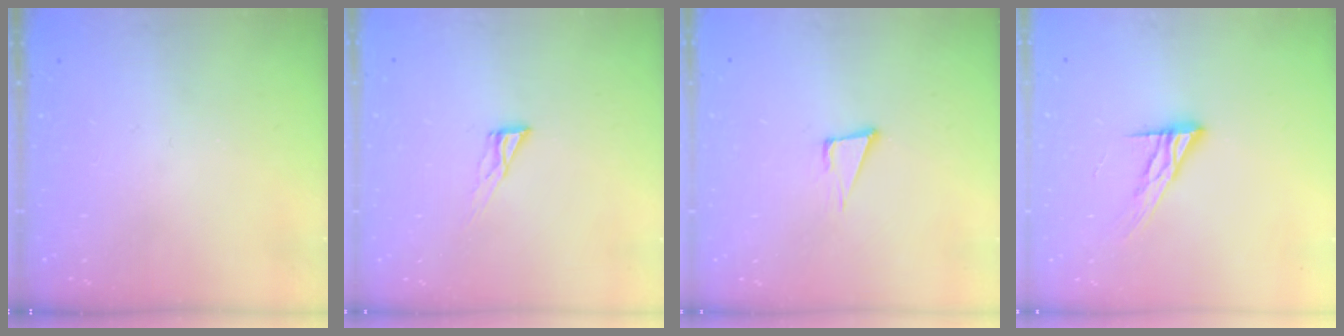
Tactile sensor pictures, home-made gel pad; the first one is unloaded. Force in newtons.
{"total": 6.5, "press": 6.5, "slide": 0.4}
{"total": 5.2, "press": 4.2, "slide": 3.1}
{"total": 11.1, "press": 11.1, "slide": 0.9}